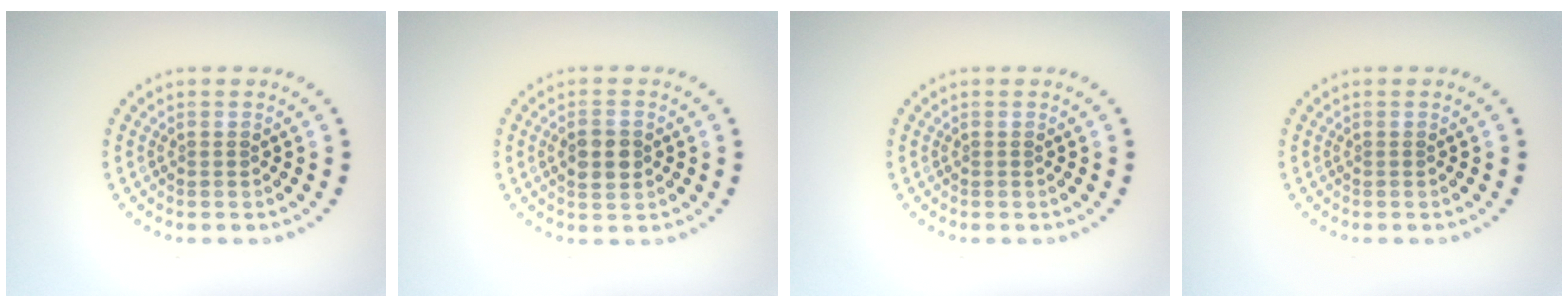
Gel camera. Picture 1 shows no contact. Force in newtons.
{"total": 2.9, "press": 2.9, "slide": 0.1}
{"total": 0.0}
{"total": 0.0}